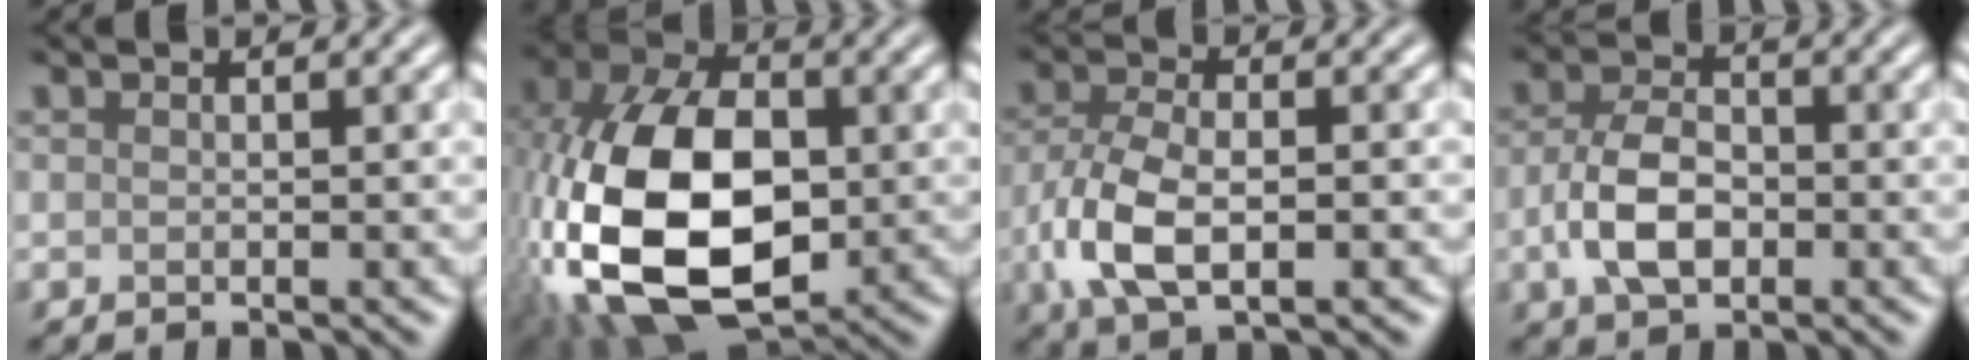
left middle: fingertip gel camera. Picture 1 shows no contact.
{"total": 16.1, "force": [-1.8, 10.3, 12.3], "torque": [-0.270, -0.009, -0.039]}
{"total": 6.4, "force": [-1.7, 3.5, 5.1], "torque": [-0.114, -0.008, -0.030]}
{"total": 4.8, "force": [-1.2, 3.0, 3.6], "torque": [-0.074, 0.001, -0.028]}